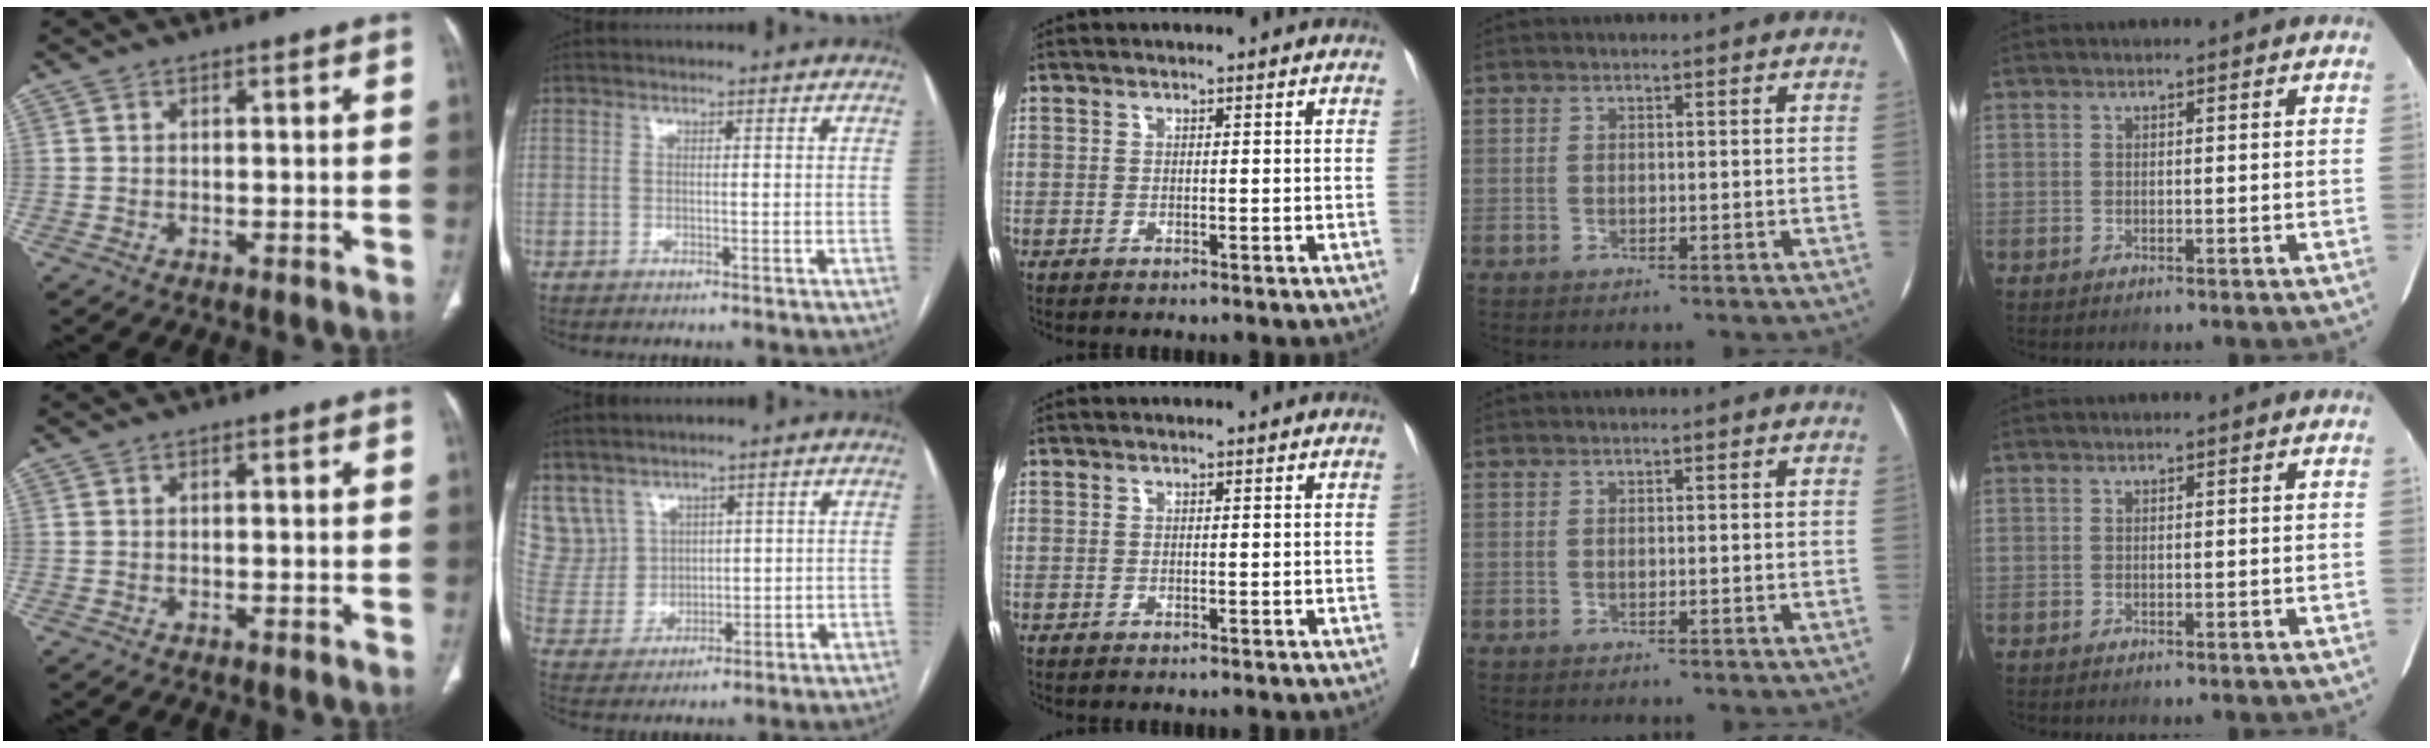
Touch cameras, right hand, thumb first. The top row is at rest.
{"thumb": {"total": 0.5, "force": [0.0, 0.2, 0.5], "torque": [-0.013, 0.002, 0.002]}, "index": {"total": 8.3, "force": [5.2, 6.4, 0.6], "torque": [-0.026, 0.028, 0.123]}}